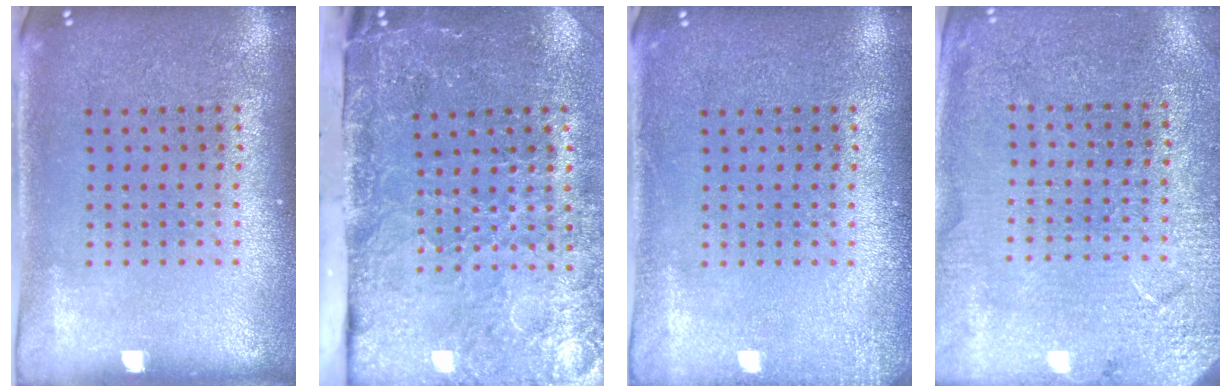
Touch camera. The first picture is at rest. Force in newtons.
{"total": 4.9, "press": 3.7, "slide": 3.2}
{"total": 1.4, "press": 1.4, "slide": 0.2}
{"total": 2.8, "press": 2.8, "slide": 0.1}